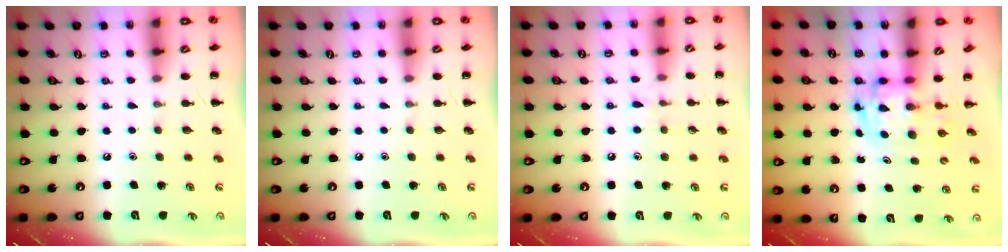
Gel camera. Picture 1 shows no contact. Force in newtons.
{"total": 0.0}
{"total": 6.5, "press": 6.1, "slide": 2.2}
{"total": 2.9, "press": 2.9, "slide": 0.5}